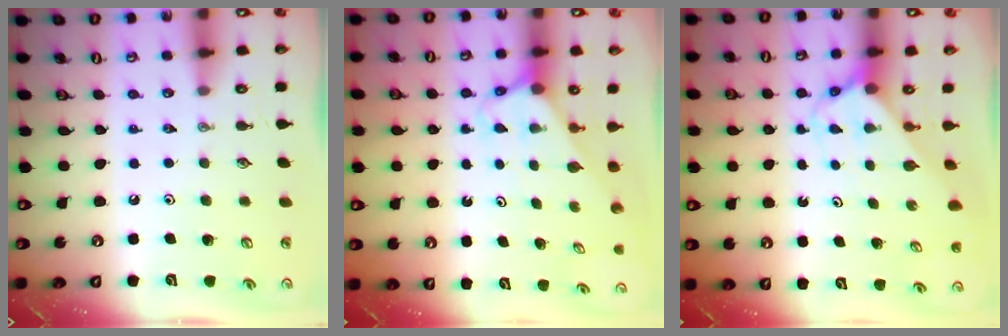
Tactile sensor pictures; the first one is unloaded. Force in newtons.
{"total": 2.7, "press": 2.7, "slide": 0.1}
{"total": 2.7, "press": 2.7, "slide": 0.2}